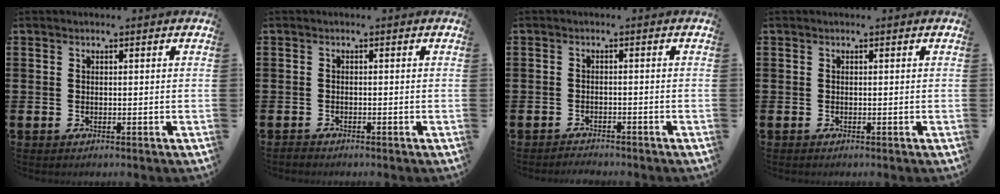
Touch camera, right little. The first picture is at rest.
{"total": 0.5, "force": [-0.5, 0.2, 0.1], "torque": [-0.003, 0.000, -0.011]}
{"total": 1.4, "force": [-1.3, 0.0, -0.2], "torque": [-0.001, 0.004, -0.030]}
{"total": 0.0}